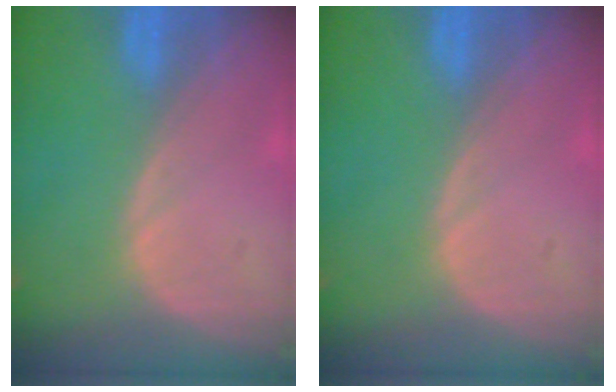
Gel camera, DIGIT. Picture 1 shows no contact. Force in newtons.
{"total": 0.0}